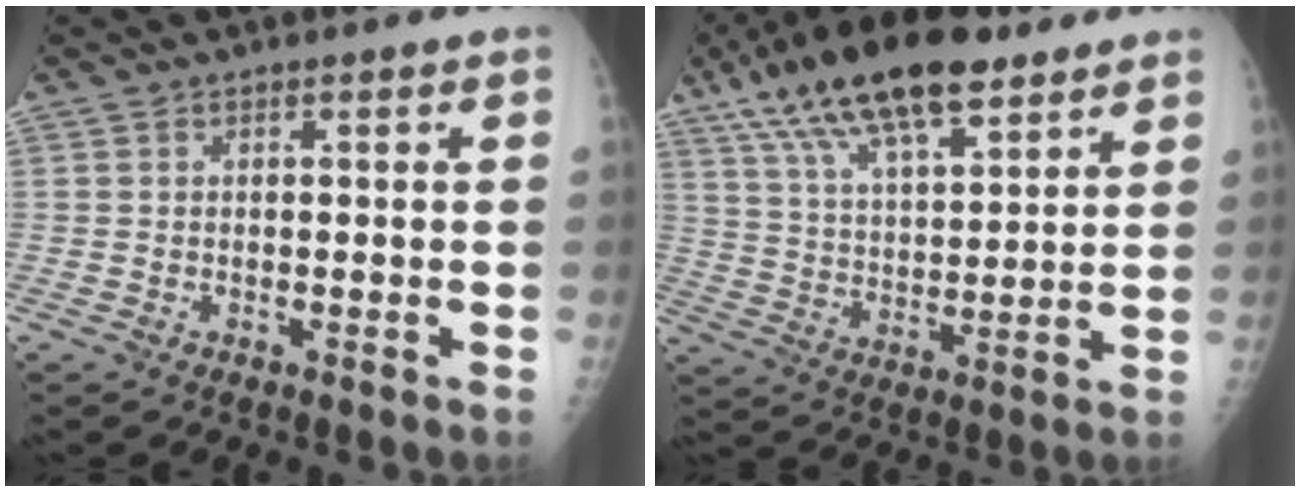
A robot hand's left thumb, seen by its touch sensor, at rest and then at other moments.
{"total": 20.9, "force": [13.1, 8.1, 14.1], "torque": [-0.227, -0.024, 0.233]}